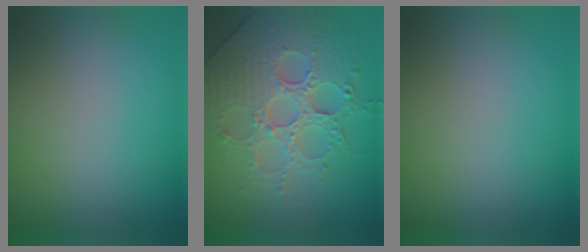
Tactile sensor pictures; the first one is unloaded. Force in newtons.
{"total": 8.1, "press": 6.0, "slide": 5.5}
{"total": 0.0}